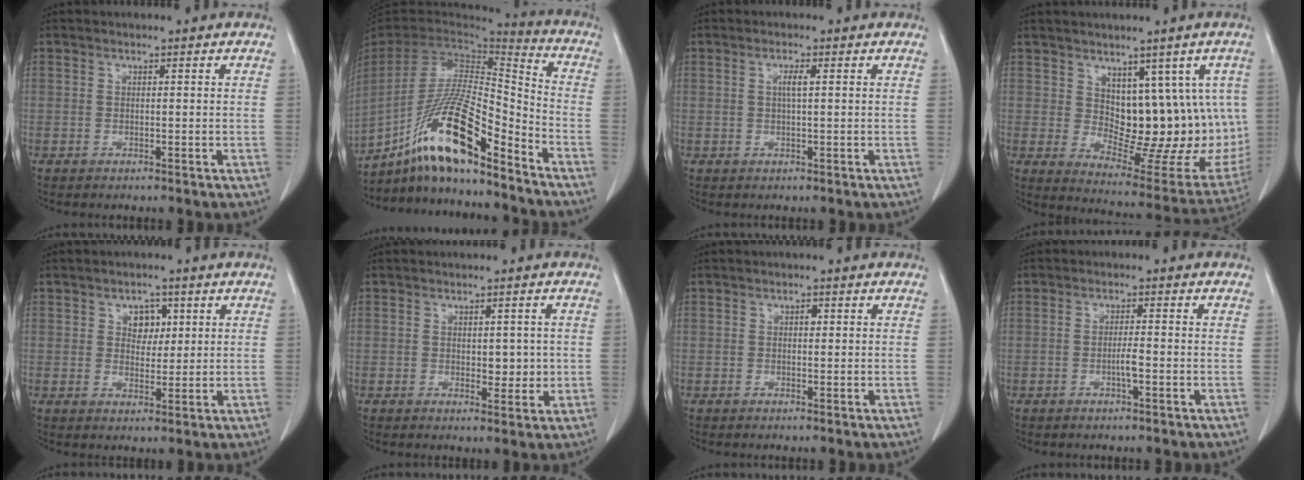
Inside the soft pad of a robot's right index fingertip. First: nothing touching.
{"total": 18.2, "force": [-12.7, 1.9, 12.9], "torque": [-0.269, -0.007, -0.233]}
{"total": 1.7, "force": [0.4, 0.0, 1.7], "torque": [-0.031, 0.002, 0.004]}
{"total": 14.2, "force": [2.7, 8.0, 11.4], "torque": [-0.121, 0.006, 0.060]}
{"total": 3.7, "force": [1.4, 2.6, 2.1], "torque": [-0.025, 0.004, 0.022]}
{"total": 3.2, "force": [0.1, 1.9, 2.6], "torque": [-0.028, -0.002, 0.008]}
{"total": 0.9, "force": [0.3, 0.5, 0.6], "torque": [-0.006, 0.002, 0.001]}
{"total": 2.1, "force": [-0.7, 0.0, 2.0], "torque": [-0.037, 0.000, -0.013]}